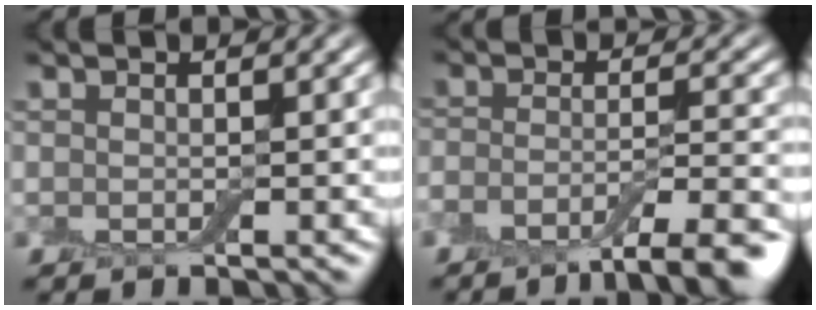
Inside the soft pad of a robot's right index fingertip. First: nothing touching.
{"total": 7.2, "force": [-4.9, 1.5, 5.1], "torque": [-0.078, -0.003, -0.081]}